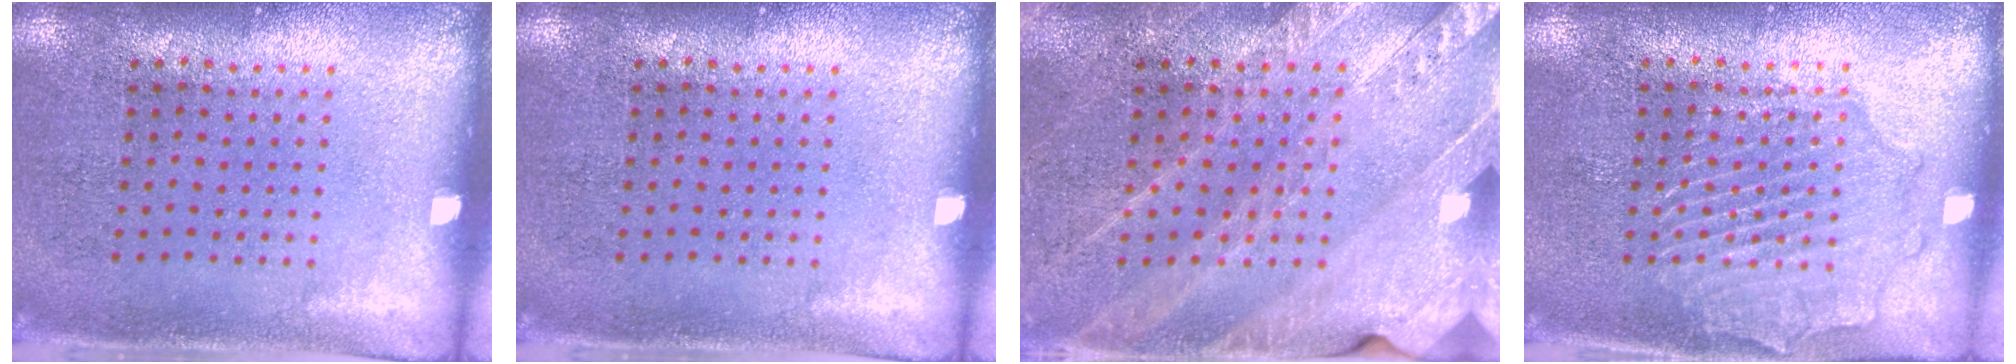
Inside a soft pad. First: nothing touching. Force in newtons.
{"total": 0.0}
{"total": 2.6, "press": 2.5, "slide": 0.7}
{"total": 2.1, "press": 2.1, "slide": 0.2}